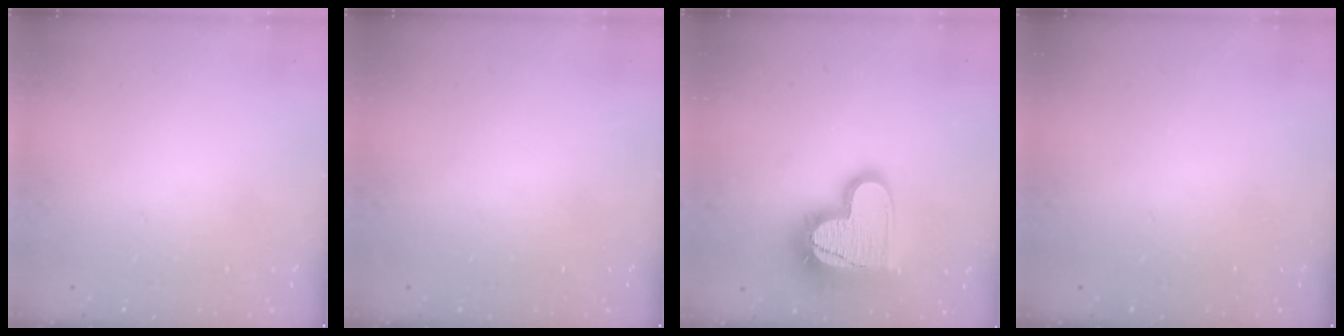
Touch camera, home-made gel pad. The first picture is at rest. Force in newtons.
{"total": 0.0}
{"total": 18.9, "press": 18.9, "slide": 1.4}
{"total": 0.0}